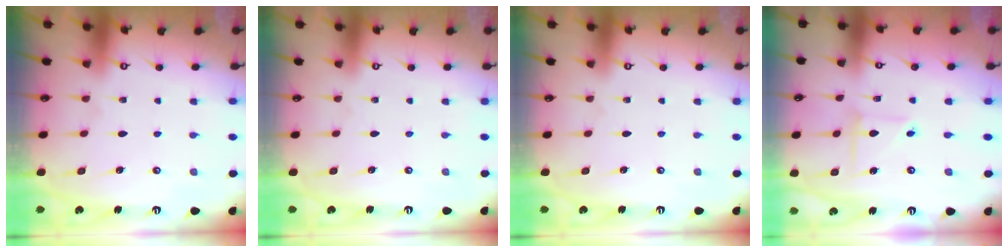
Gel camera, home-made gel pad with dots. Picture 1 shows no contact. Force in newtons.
{"total": 0.0}
{"total": 0.0}
{"total": 4.2, "press": 4.1, "slide": 0.5}